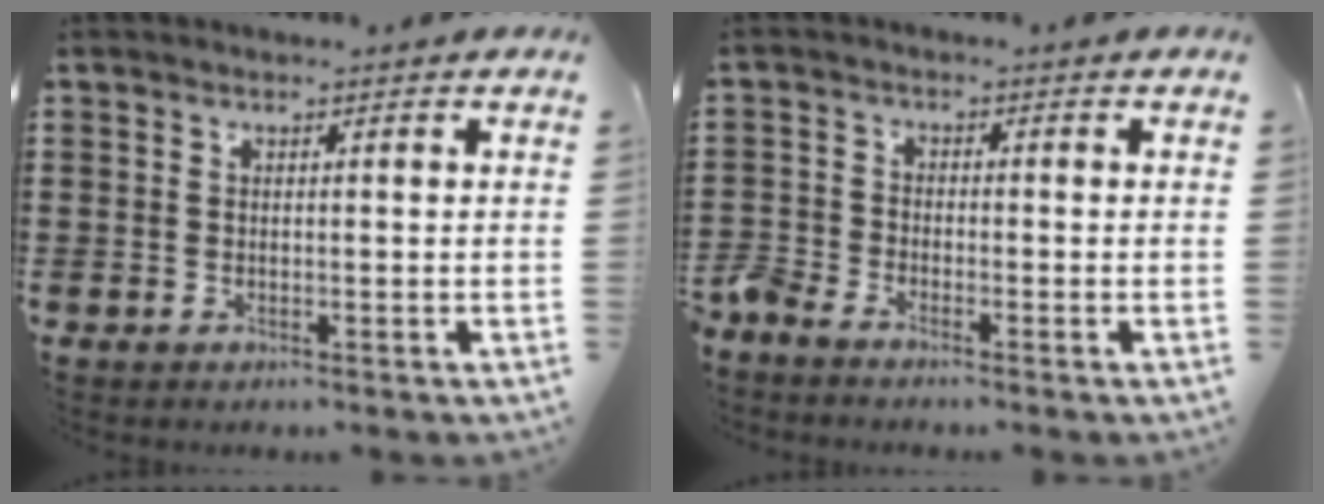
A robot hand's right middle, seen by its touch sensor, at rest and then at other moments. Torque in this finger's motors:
{"motor_torque": [1.59, -0.55, 0.33, 0.21]}